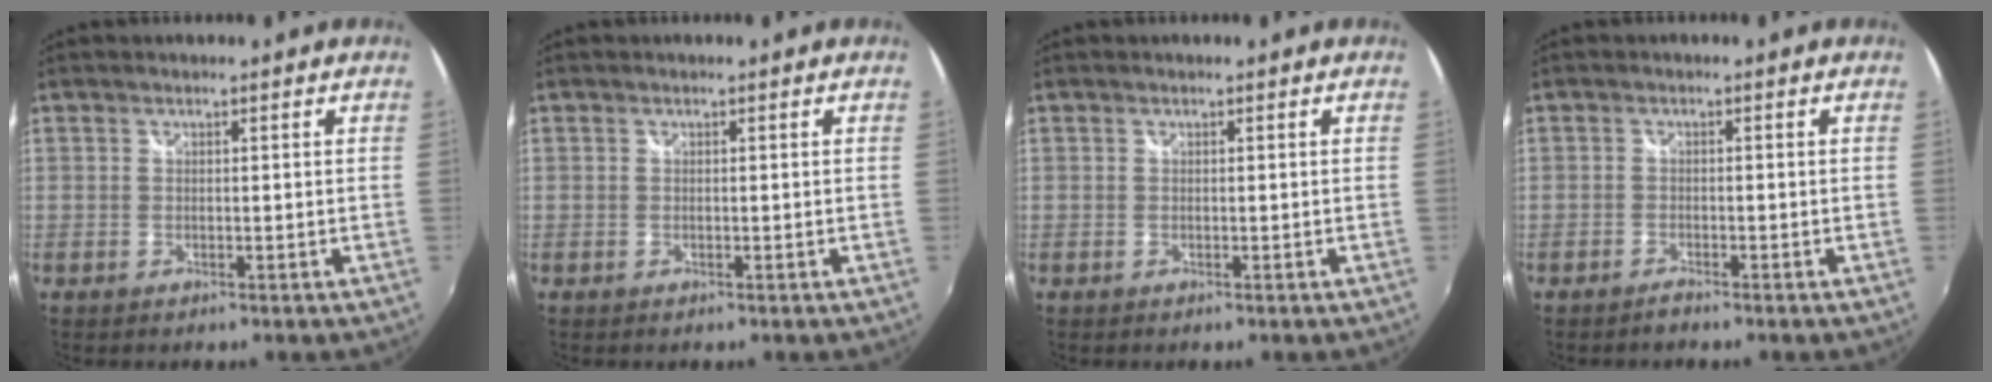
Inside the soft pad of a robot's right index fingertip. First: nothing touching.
{"total": 0.0}
{"total": 0.0}
{"total": 1.2, "force": [-1.2, 0.2, 0.3], "torque": [-0.008, -0.002, -0.023]}